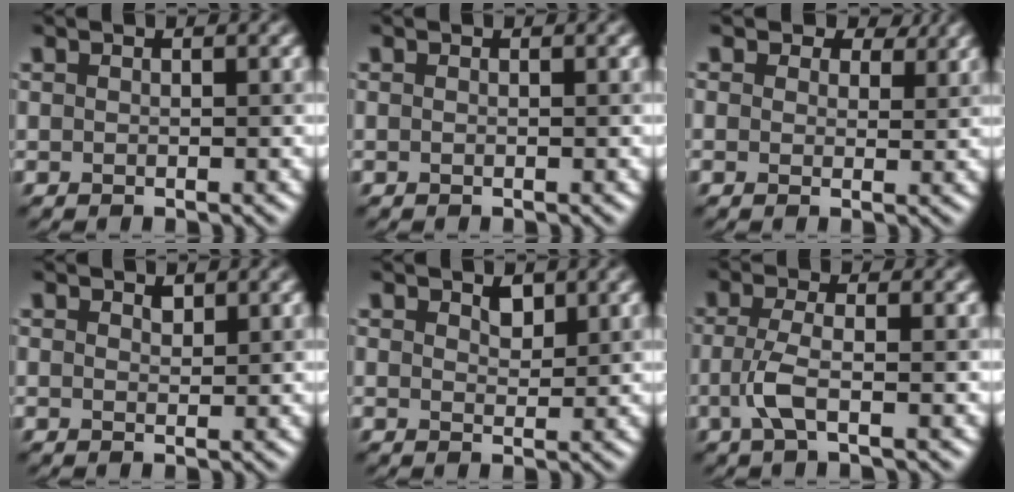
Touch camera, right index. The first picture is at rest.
{"total": 0.0}
{"total": 4.0, "force": [2.7, 2.3, 1.9], "torque": [-0.030, 0.000, 0.027]}
{"total": 0.8, "force": [0.7, 0.4, 0.3], "torque": [-0.006, -0.003, 0.012]}
{"total": 1.4, "force": [0.9, 0.7, 0.7], "torque": [-0.013, -0.002, 0.017]}
{"total": 2.9, "force": [-0.7, 0.7, 2.7], "torque": [-0.063, -0.001, -0.020]}